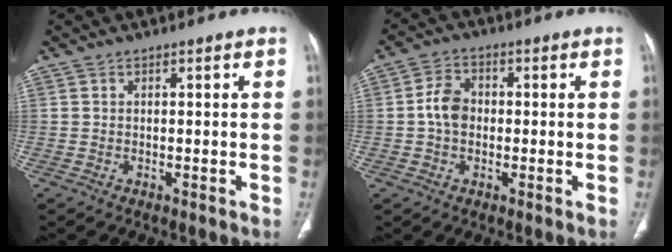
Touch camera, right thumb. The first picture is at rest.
{"total": 5.4, "force": [-0.3, 4.1, 3.4], "torque": [-0.053, 0.013, -0.013]}